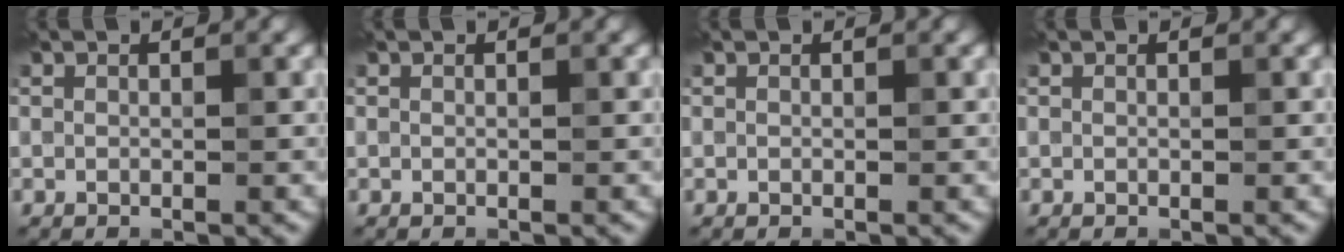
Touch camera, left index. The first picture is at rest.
{"total": 0.0}
{"total": 0.0}
{"total": 0.0}